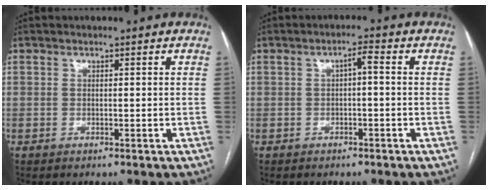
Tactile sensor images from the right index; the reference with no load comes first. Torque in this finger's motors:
{"motor_torque": [0.39, 0.02, 0.13, 0.03]}